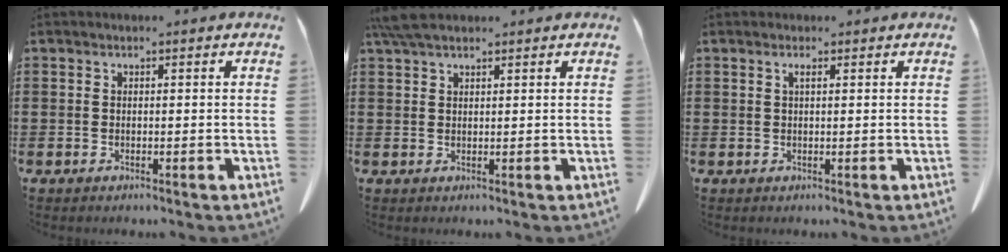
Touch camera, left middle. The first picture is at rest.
{"total": 4.0, "force": [3.1, 1.0, 2.3], "torque": [-0.055, 0.000, 0.060]}
{"total": 0.9, "force": [0.5, 0.1, 0.8], "torque": [-0.017, 0.000, 0.010]}